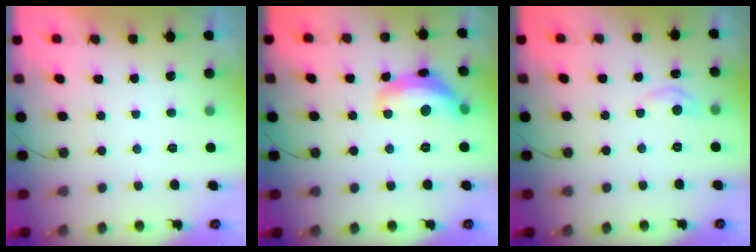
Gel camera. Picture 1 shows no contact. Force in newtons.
{"total": 14.0, "press": 14.0, "slide": 0.8}
{"total": 5.4, "press": 5.3, "slide": 0.8}